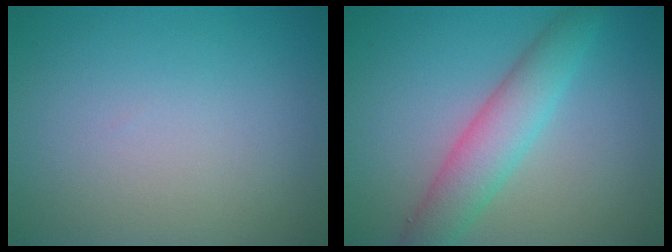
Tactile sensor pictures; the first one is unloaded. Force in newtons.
{"total": 4.6, "press": 4.6, "slide": 0.1}